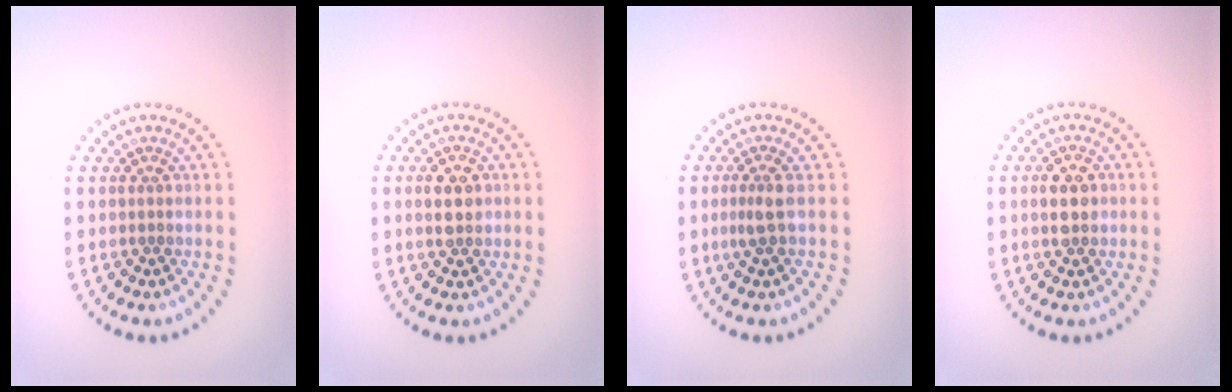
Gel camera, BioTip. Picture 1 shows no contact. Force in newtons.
{"total": 2.9, "press": 2.9, "slide": 0.1}
{"total": 1.8, "press": 1.4, "slide": 1.1}
{"total": 2.4, "press": 2.3, "slide": 0.2}